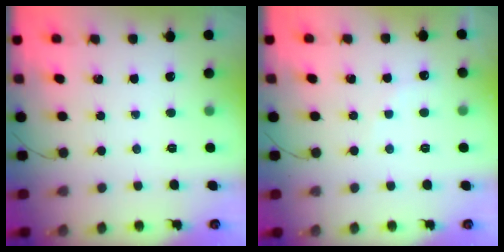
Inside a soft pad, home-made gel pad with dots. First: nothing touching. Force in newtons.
{"total": 5.5, "press": 5.4, "slide": 0.9}